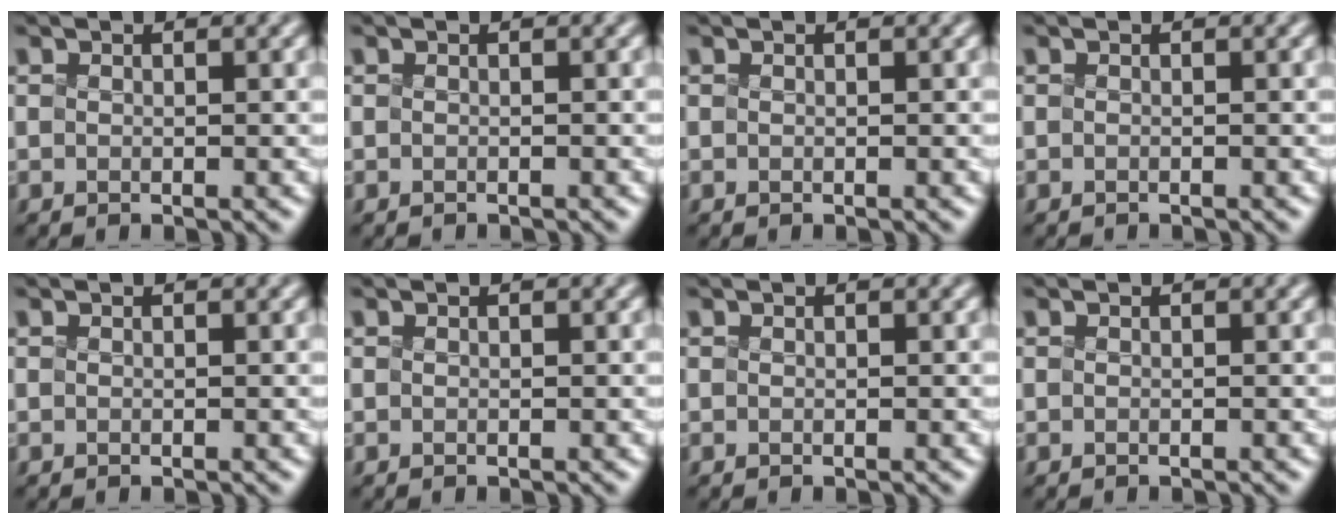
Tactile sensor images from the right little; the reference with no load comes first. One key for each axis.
{"total": 0.7, "fx": -0.7, "fy": 0.0, "fz": 0.1, "tx": 0.003, "ty": -0.002, "tz": -0.011}
{"total": 0.0}
{"total": 0.7, "fx": -0.6, "fy": 0.1, "fz": 0.1, "tx": 0.003, "ty": -0.002, "tz": -0.011}
{"total": 0.0}
{"total": 0.0}
{"total": 0.0}
{"total": 0.0}